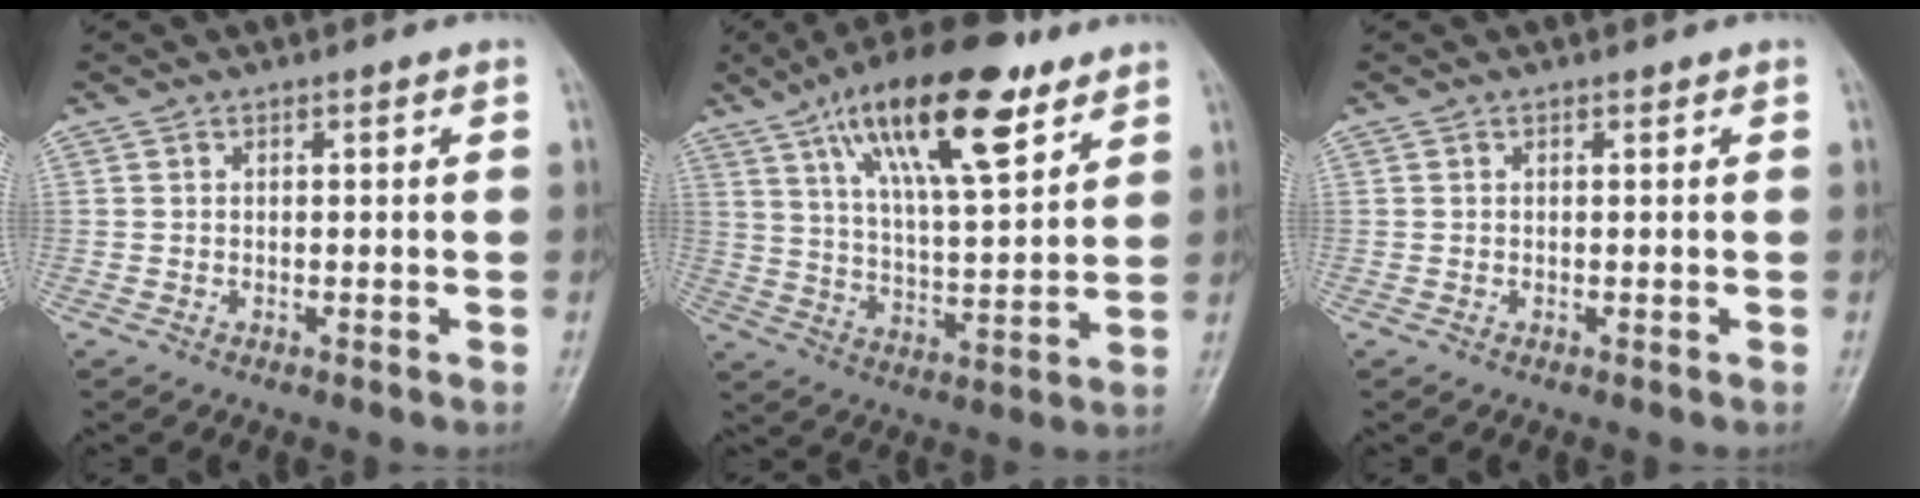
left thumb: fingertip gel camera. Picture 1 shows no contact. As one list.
[{"total": 20.2, "force": [11.3, 6.7, 15.3], "torque": [-0.231, -0.035, 0.193]}, {"total": 0.0}]